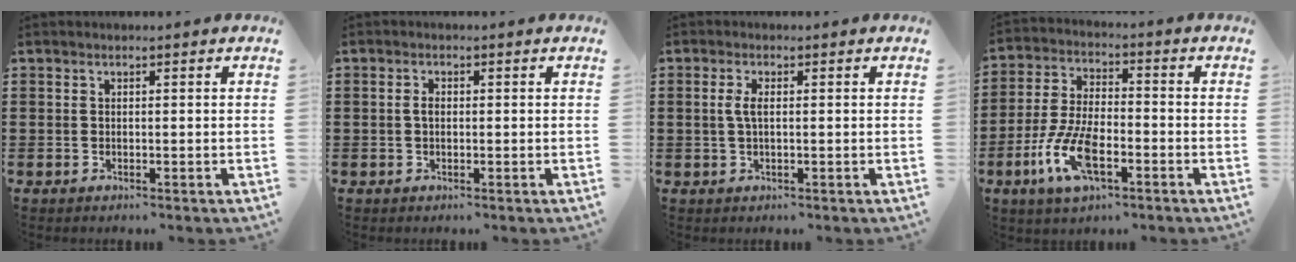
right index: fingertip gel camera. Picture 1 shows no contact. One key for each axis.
{"total": 1.5, "fx": 0.0, "fy": 0.8, "fz": 1.3, "tx": -0.025, "ty": 0.004, "tz": -0.001}
{"total": 2.4, "fx": 0.1, "fy": 0.8, "fz": 2.2, "tx": -0.058, "ty": -0.003, "tz": -0.004}
{"total": 9.7, "fx": -4.1, "fy": 4.0, "fz": 7.8, "tx": -0.185, "ty": -0.009, "tz": -0.080}